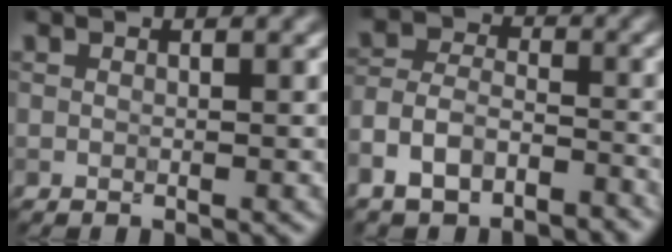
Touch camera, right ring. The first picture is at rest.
{"total": 6.7, "force": [-4.9, 3.6, 2.8], "torque": [-0.057, 0.003, -0.104]}